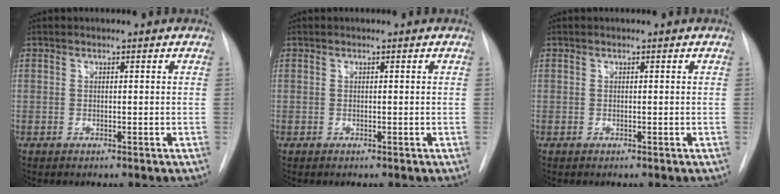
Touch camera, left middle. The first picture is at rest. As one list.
[{"total": 0.0}, {"total": 0.0}]